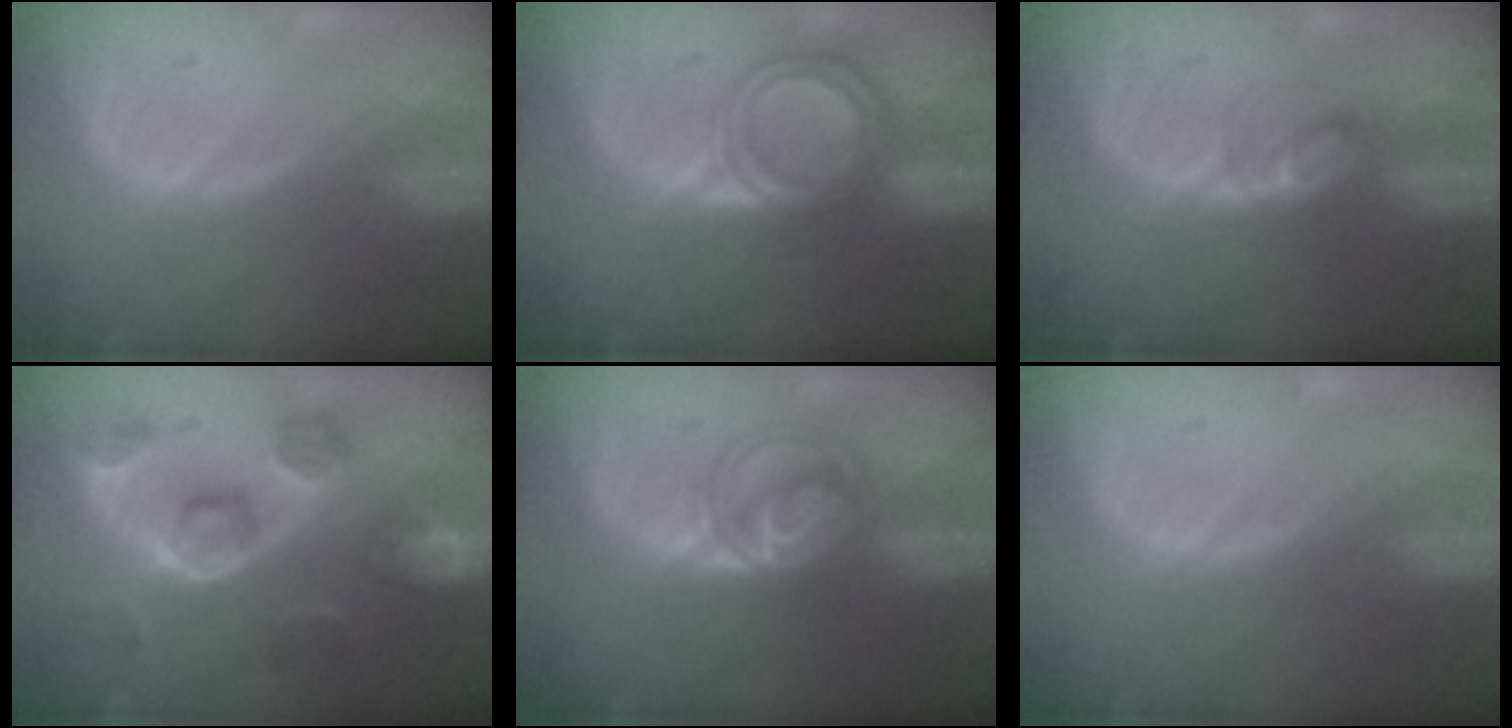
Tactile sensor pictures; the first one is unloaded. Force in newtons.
{"total": 6.7, "press": 6.0, "slide": 3.1}
{"total": 3.7, "press": 3.7, "slide": 0.3}
{"total": 8.7, "press": 8.7, "slide": 0.1}
{"total": 5.9, "press": 5.5, "slide": 2.1}
{"total": 0.0}